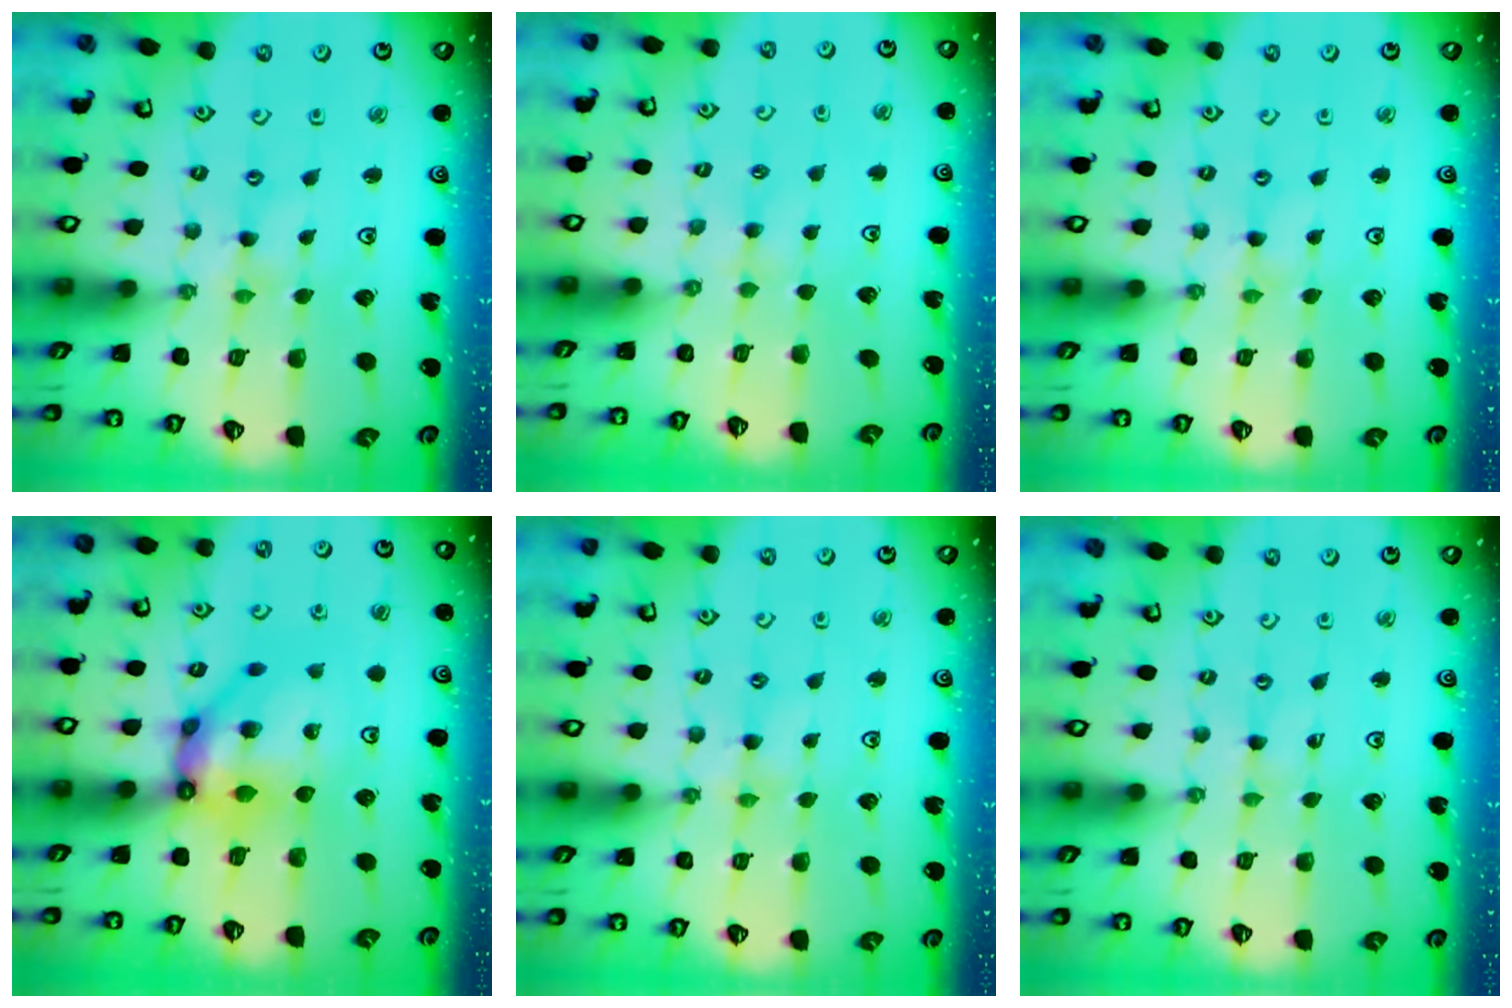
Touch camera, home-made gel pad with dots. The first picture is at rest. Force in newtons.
{"total": 1.9, "press": 1.9, "slide": 0.3}
{"total": 0.0}
{"total": 11.6, "press": 11.6, "slide": 0.7}
{"total": 3.0, "press": 2.9, "slide": 0.4}
{"total": 0.0}